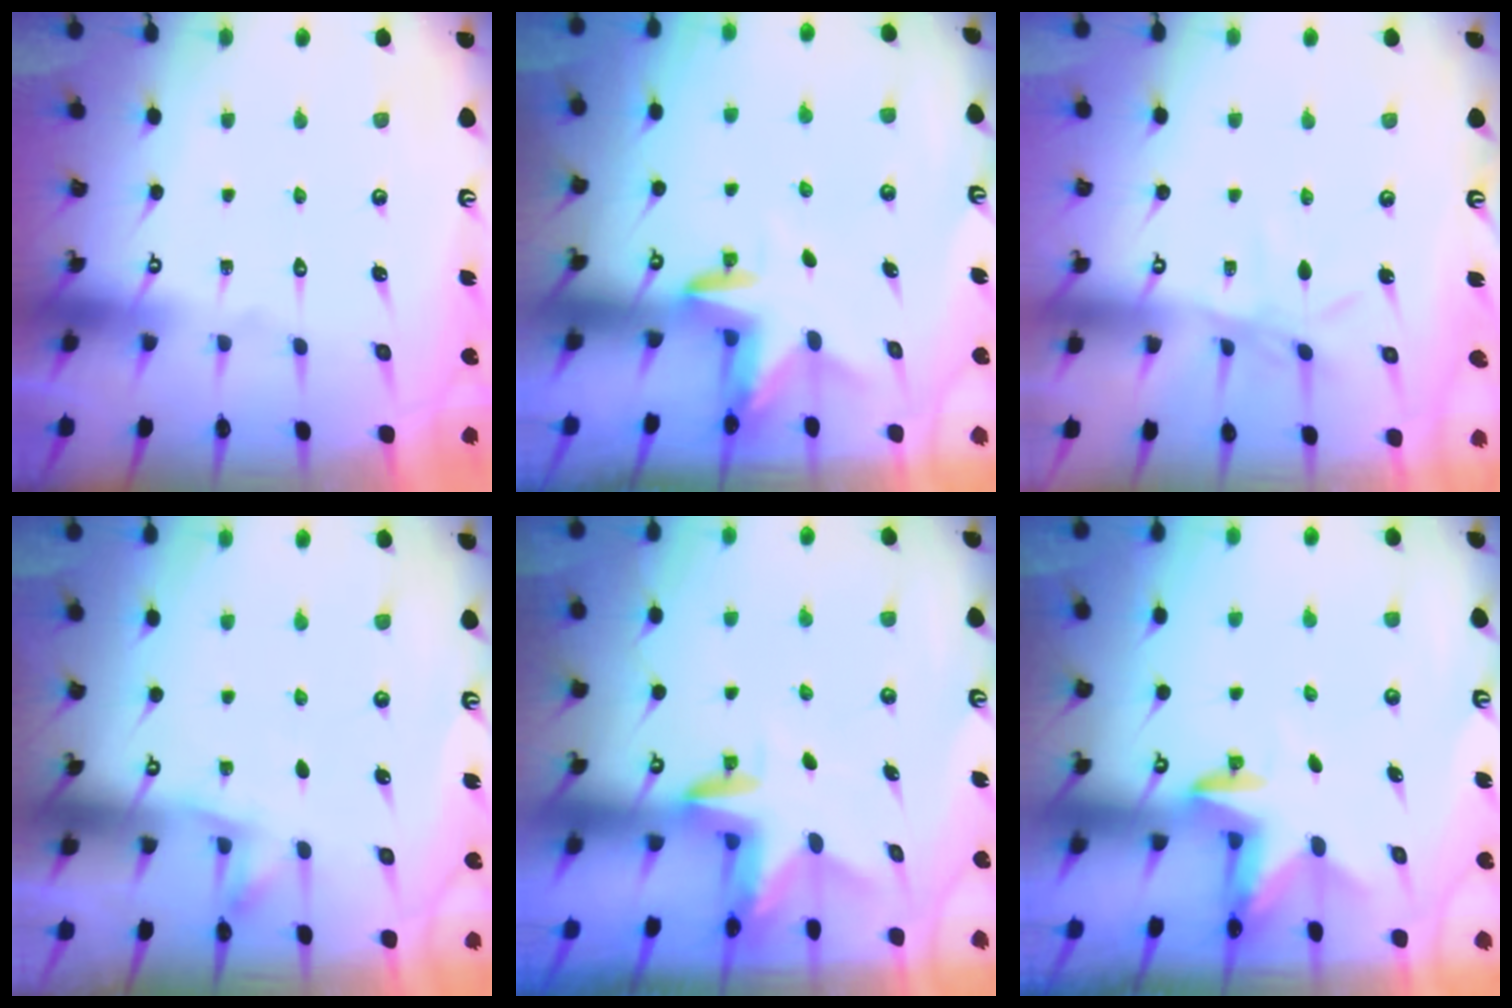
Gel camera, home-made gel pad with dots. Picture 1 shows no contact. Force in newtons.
{"total": 3.4, "press": 3.4, "slide": 0.3}
{"total": 5.6, "press": 5.6, "slide": 0.6}
{"total": 3.5, "press": 3.3, "slide": 1.2}
{"total": 3.0, "press": 3.0, "slide": 0.2}
{"total": 2.5, "press": 2.4, "slide": 0.5}